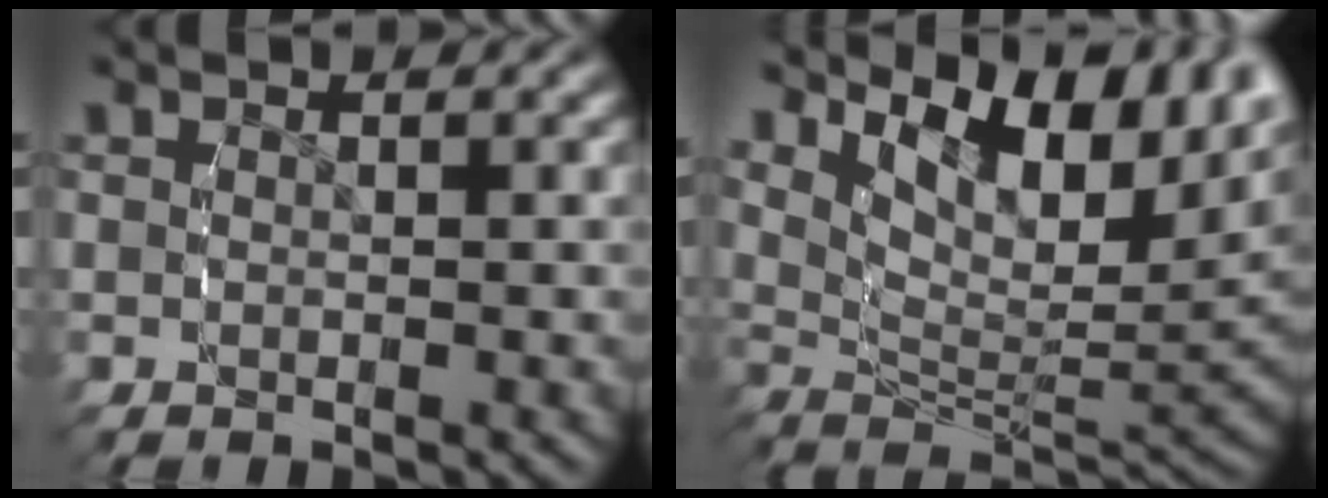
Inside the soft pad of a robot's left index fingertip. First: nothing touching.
{"total": 12.5, "force": [4.6, 6.5, 9.6], "torque": [-0.121, 0.016, 0.065]}